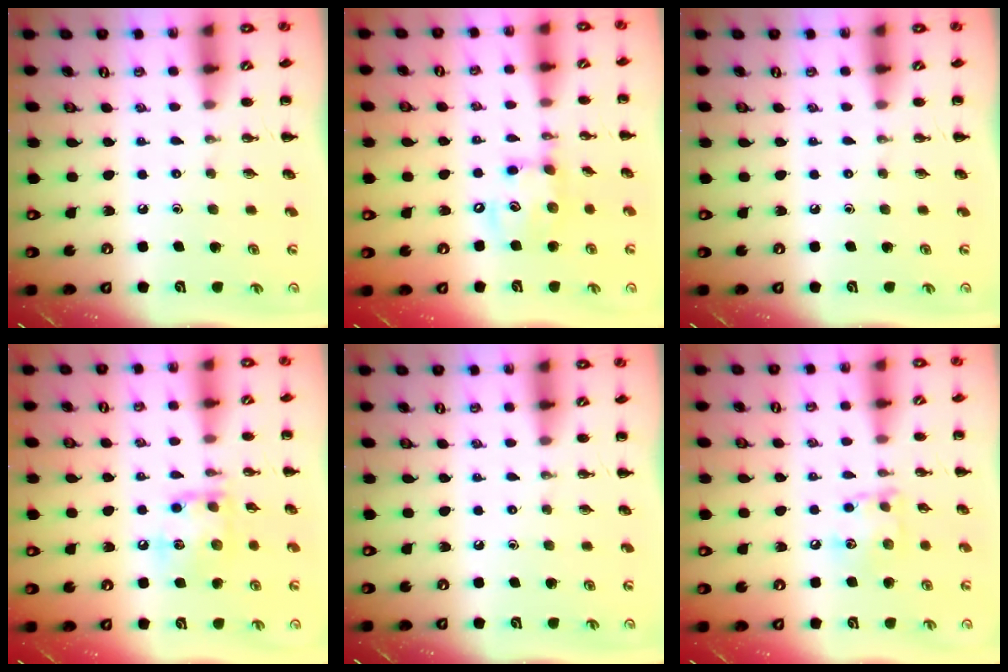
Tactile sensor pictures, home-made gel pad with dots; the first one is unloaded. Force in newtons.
{"total": 11.6, "press": 11.4, "slide": 2.1}
{"total": 0.0}
{"total": 11.7, "press": 11.6, "slide": 1.1}
{"total": 0.0}
{"total": 9.2, "press": 9.2, "slide": 0.5}